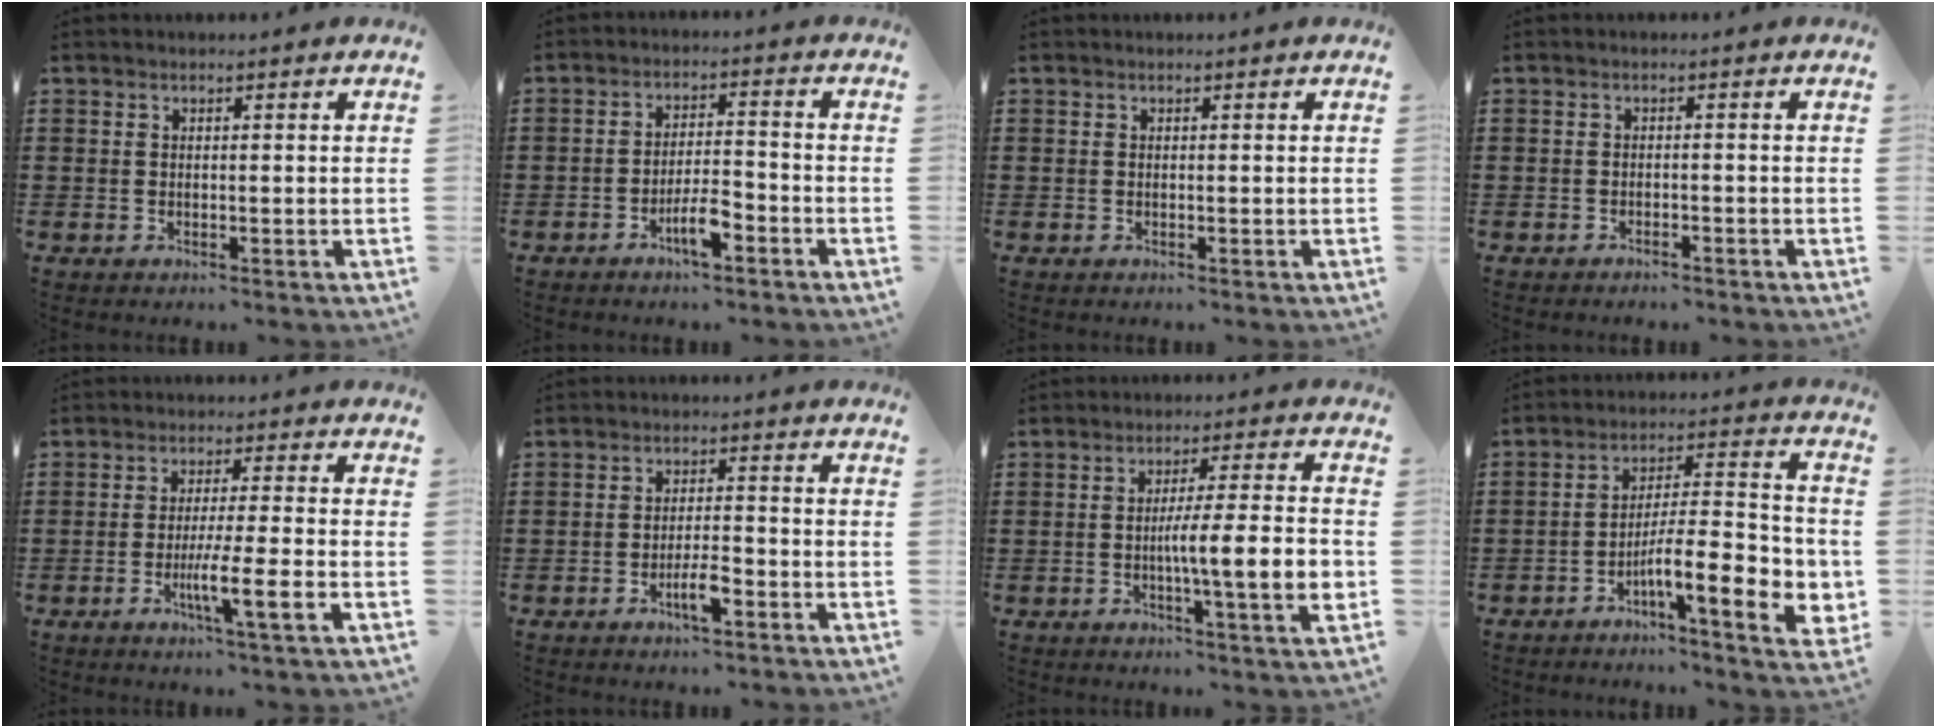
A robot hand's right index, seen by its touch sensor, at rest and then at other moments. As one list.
[{"total": 5.0, "force": [-2.9, 1.3, 3.8], "torque": [-0.076, 0.004, -0.057]}, {"total": 0.0}, {"total": 1.1, "force": [-1.1, 0.0, 0.2], "torque": [-0.008, 0.000, -0.022]}, {"total": 7.2, "force": [-2.5, -0.1, 6.7], "torque": [-0.116, -0.016, -0.043]}, {"total": 4.1, "force": [-2.2, 0.9, 3.4], "torque": [-0.069, 0.001, -0.044]}, {"total": 9.4, "force": [-1.7, 0.7, 9.2], "torque": [-0.147, -0.008, -0.033]}, {"total": 11.4, "force": [-4.8, 2.6, 10.0], "torque": [-0.171, -0.011, -0.086]}]